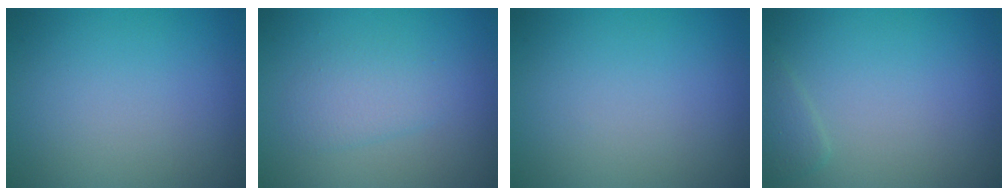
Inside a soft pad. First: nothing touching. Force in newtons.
{"total": 2.1, "press": 2.1, "slide": 0.1}
{"total": 0.0}
{"total": 1.1, "press": 1.1, "slide": 0.1}